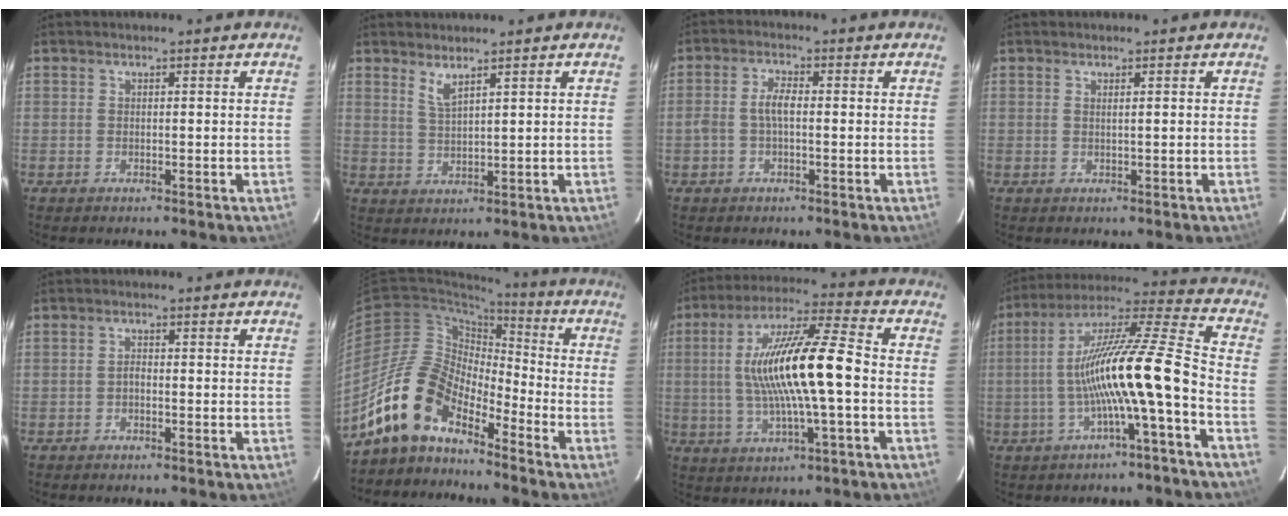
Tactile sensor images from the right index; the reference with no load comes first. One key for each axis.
{"total": 3.0, "fx": 2.3, "fy": 0.3, "fz": 1.9, "tx": -0.037, "ty": -0.003, "tz": 0.044}
{"total": 3.6, "fx": -0.5, "fy": 1.4, "fz": 3.3, "tx": -0.071, "ty": 0.009, "tz": -0.009}
{"total": 0.7, "fx": 0.2, "fy": -0.3, "fz": 0.6, "tx": -0.011, "ty": 0.000, "tz": 0.003}
{"total": 0.9, "fx": -0.6, "fy": 0.5, "fz": 0.6, "tx": -0.011, "ty": 0.005, "tz": -0.013}
{"total": 13.3, "fx": -10.3, "fy": 5.4, "fz": 6.5, "tx": -0.117, "ty": 0.016, "tz": -0.210}
{"total": 16.2, "fx": -0.6, "fy": 2.0, "fz": 16.1, "tx": -0.299, "ty": 0.010, "tz": -0.012}
{"total": 16.5, "fx": -4.8, "fy": 0.3, "fz": 15.8, "tx": -0.275, "ty": 0.007, "tz": -0.085}